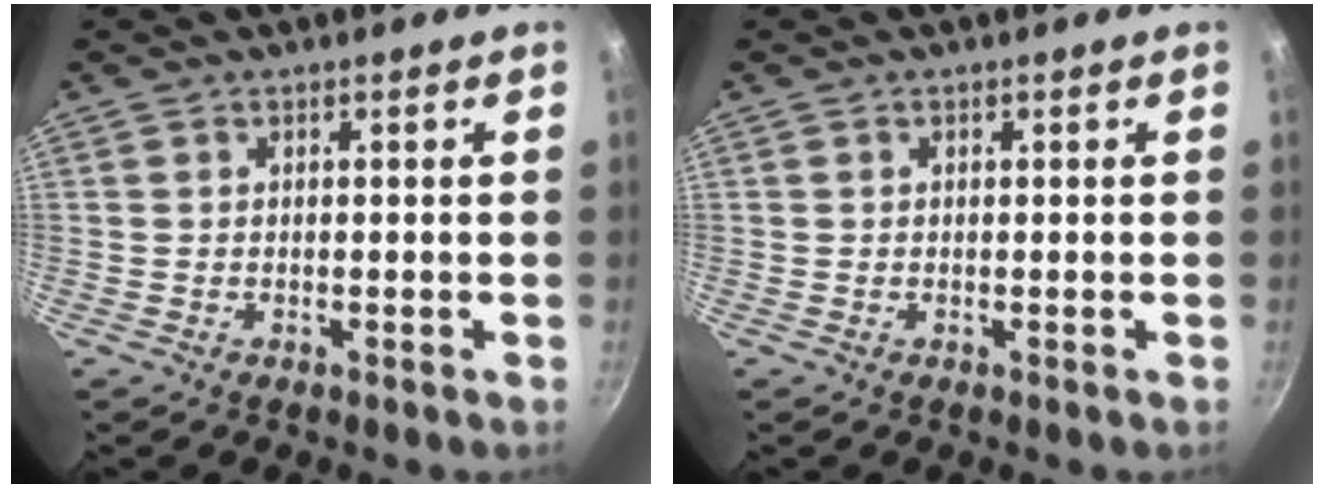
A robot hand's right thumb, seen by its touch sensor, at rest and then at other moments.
{"total": 0.0}